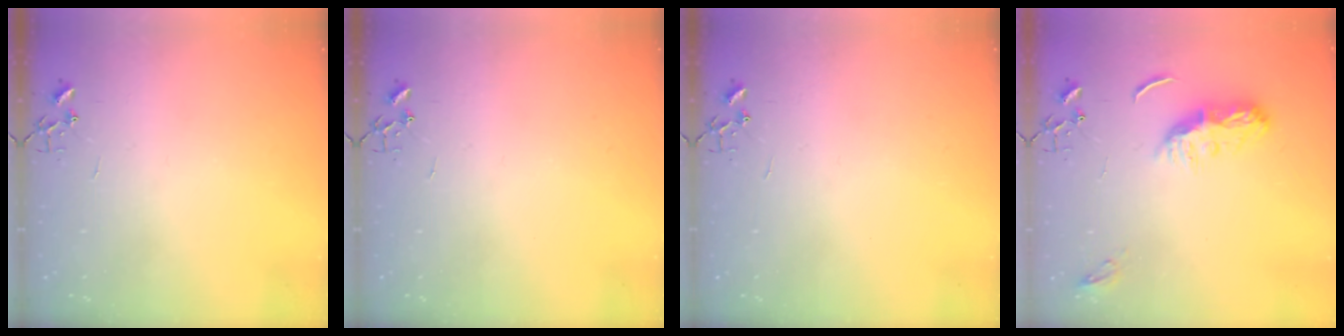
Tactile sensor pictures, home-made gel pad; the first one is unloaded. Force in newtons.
{"total": 0.0}
{"total": 0.0}
{"total": 8.6, "press": 8.6, "slide": 0.4}